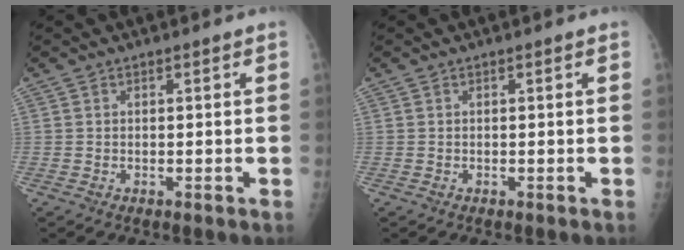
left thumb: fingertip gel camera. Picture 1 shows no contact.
{"total": 0.0}